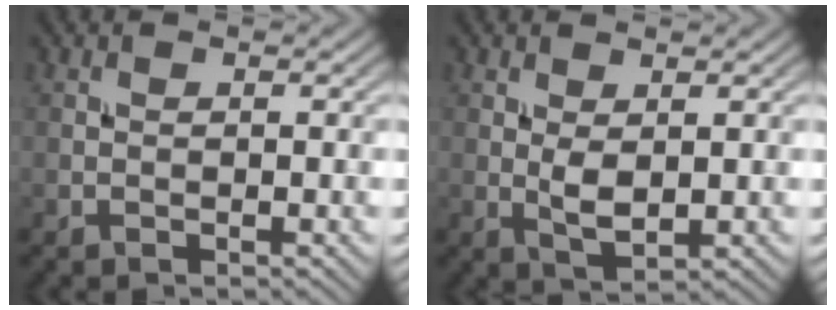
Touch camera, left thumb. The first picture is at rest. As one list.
[{"total": 2.7, "force": [0.5, 1.2, 2.4], "torque": [-0.049, -0.004, 0.015]}]